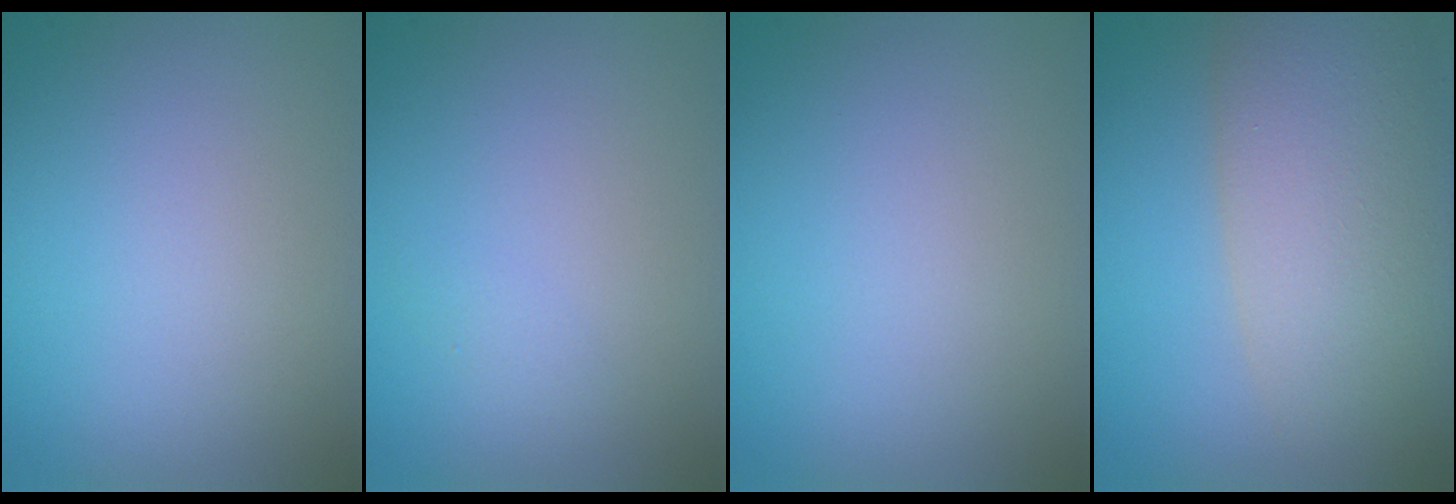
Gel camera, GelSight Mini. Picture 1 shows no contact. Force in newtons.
{"total": 0.6, "press": 0.5, "slide": 0.1}
{"total": 0.0}
{"total": 10.1, "press": 10.1, "slide": 0.9}